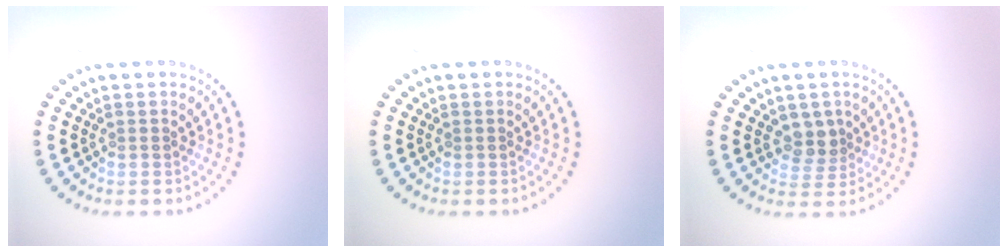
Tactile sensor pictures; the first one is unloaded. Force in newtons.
{"total": 0.0}
{"total": 2.1, "press": 1.7, "slide": 1.3}